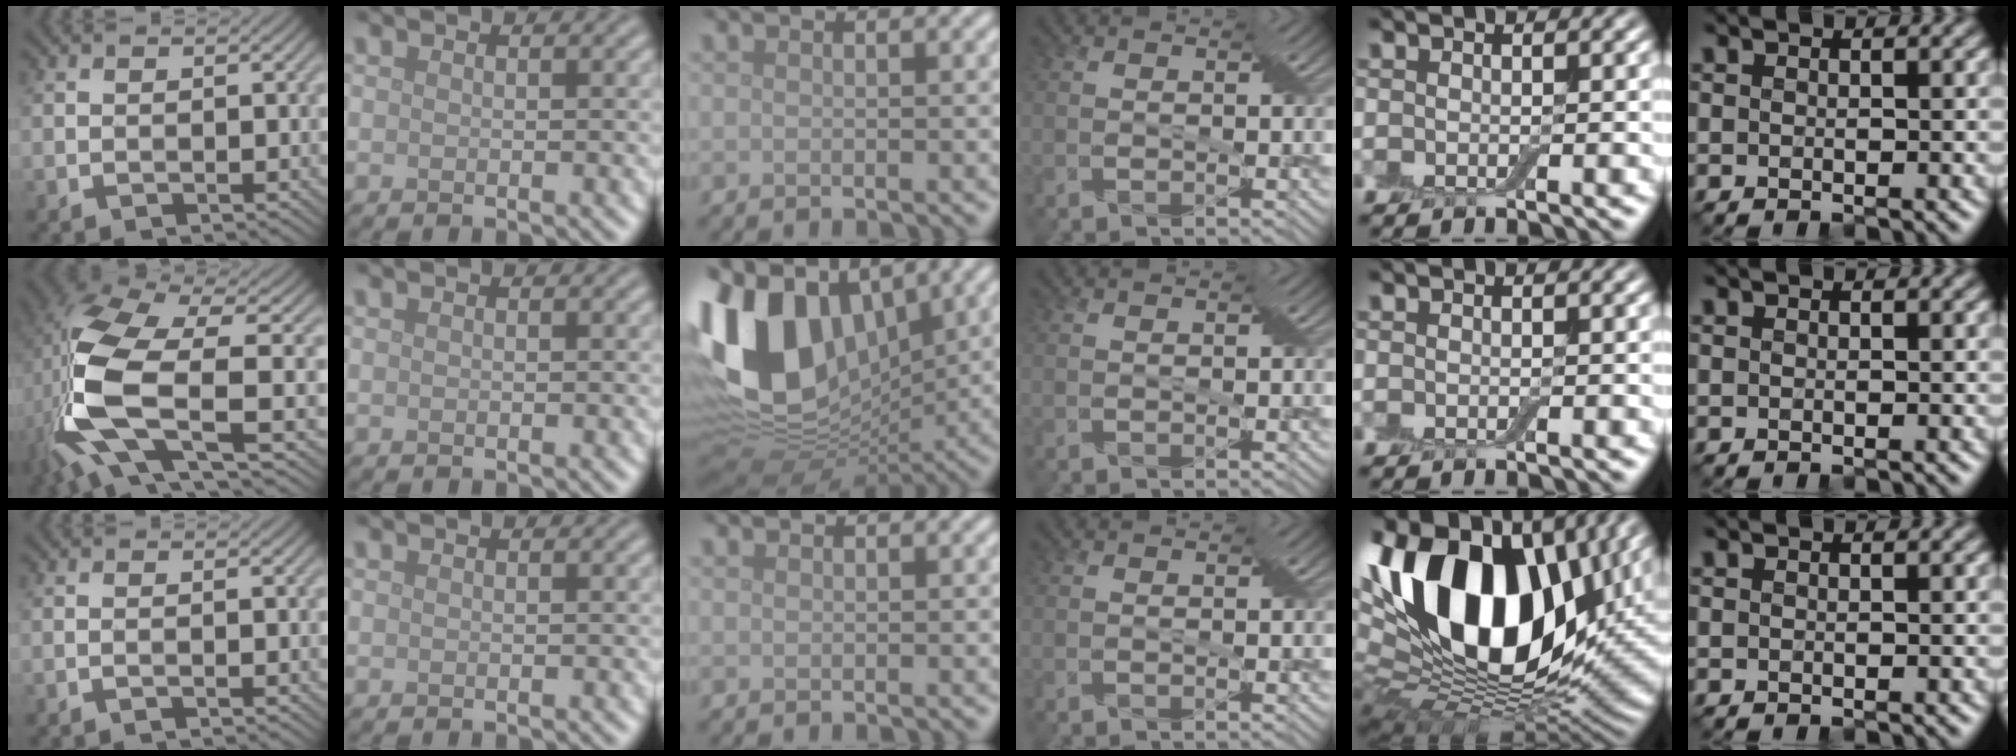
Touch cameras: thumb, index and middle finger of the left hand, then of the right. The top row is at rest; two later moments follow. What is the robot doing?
{"motion": "cut", "object": "cling film"}